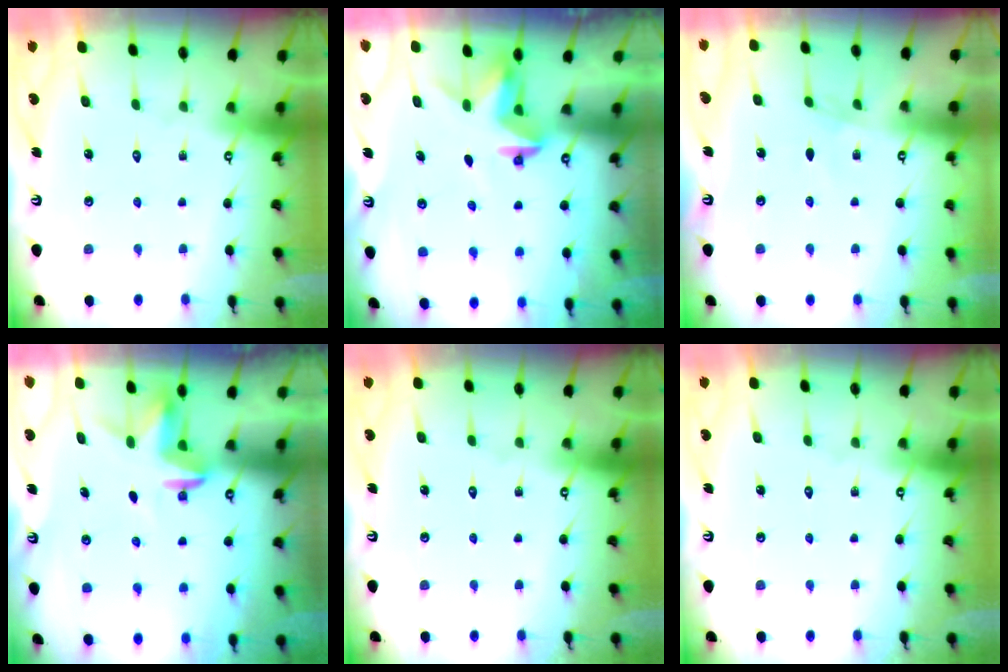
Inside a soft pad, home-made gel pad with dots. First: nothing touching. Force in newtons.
{"total": 3.2, "press": 3.2, "slide": 0.1}
{"total": 1.2, "press": 1.1, "slide": 0.4}
{"total": 3.4, "press": 3.4, "slide": 0.3}
{"total": 0.0}
{"total": 0.0}